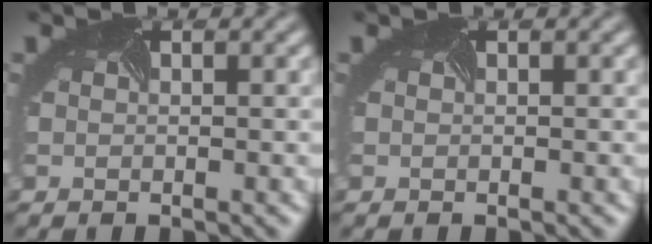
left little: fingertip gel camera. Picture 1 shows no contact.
{"total": 0.0}